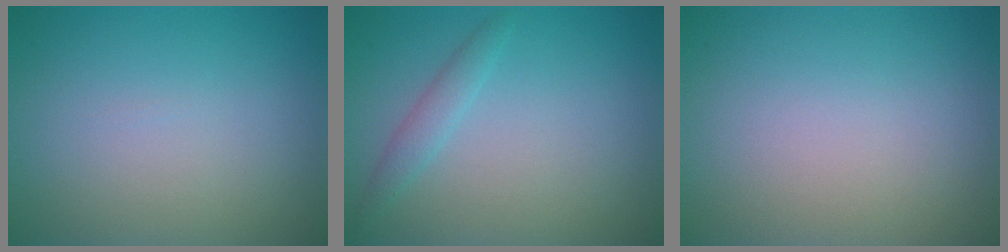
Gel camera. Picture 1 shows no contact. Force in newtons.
{"total": 1.5, "press": 1.5, "slide": 0.0}
{"total": 0.0}